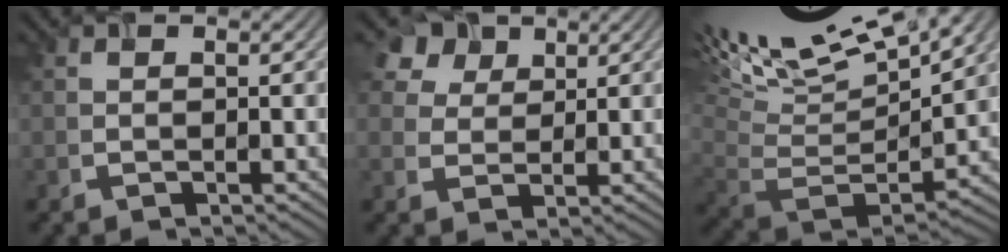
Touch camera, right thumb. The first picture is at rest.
{"total": 5.7, "force": [3.0, 3.9, 2.7], "torque": [-0.065, 0.010, 0.050]}
{"total": 13.7, "force": [6.3, 4.5, 11.3], "torque": [-0.237, 0.036, 0.115]}